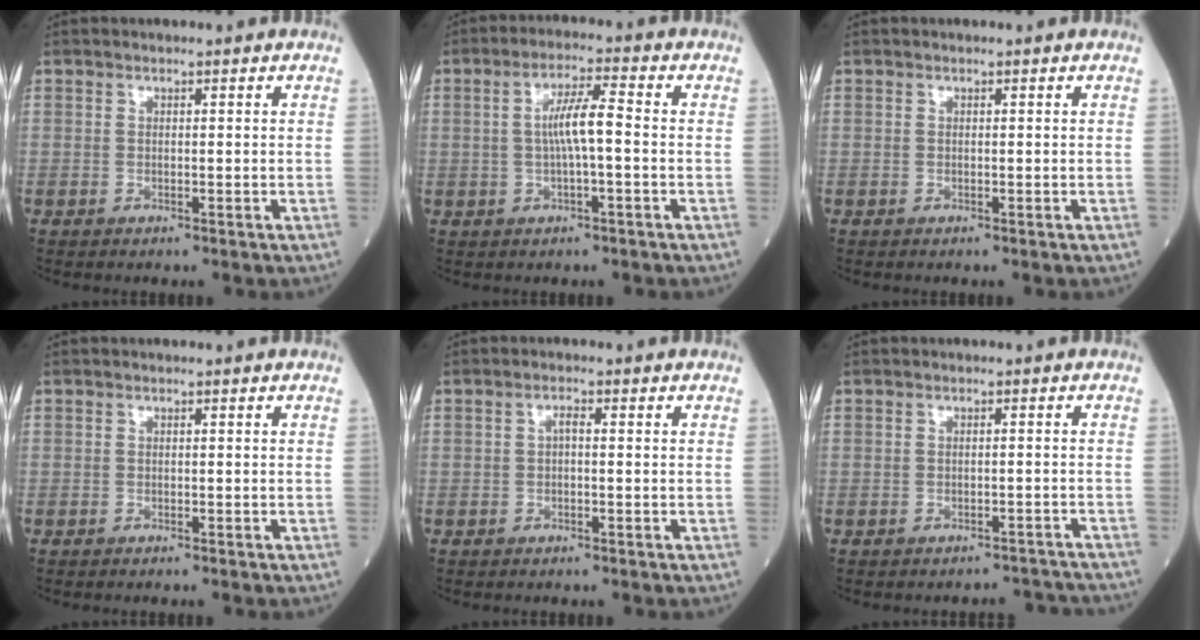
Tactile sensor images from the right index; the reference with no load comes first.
{"total": 5.7, "force": [-0.1, 0.5, 5.7], "torque": [-0.104, 0.012, -0.002]}
{"total": 0.0}
{"total": 0.7, "force": [-0.6, 0.1, 0.3], "torque": [-0.001, -0.001, -0.009]}
{"total": 1.2, "force": [-0.1, 0.3, 1.1], "torque": [-0.019, 0.003, -0.003]}
{"total": 4.1, "force": [-4.0, 0.7, -0.5], "torque": [0.018, 0.008, -0.042]}